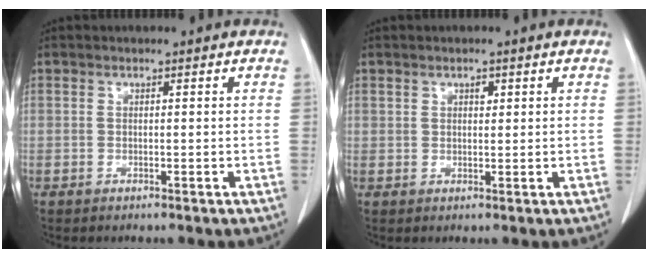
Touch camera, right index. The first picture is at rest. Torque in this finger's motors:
{"motor_torque": [0.00, 0.00, 0.00, 0.00]}